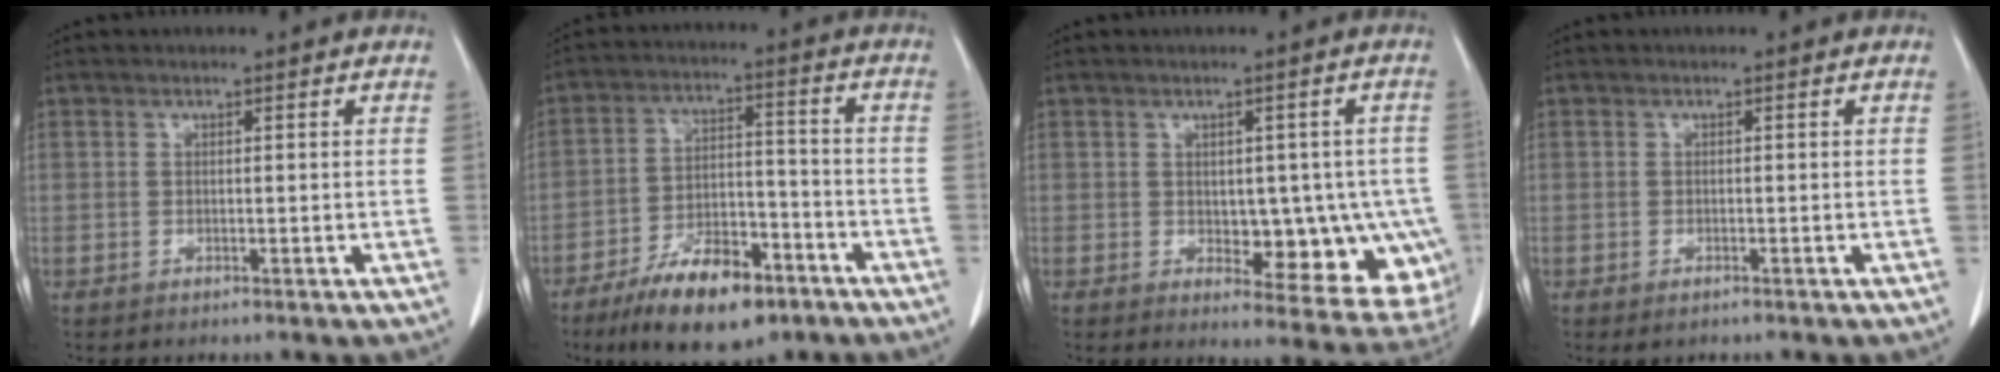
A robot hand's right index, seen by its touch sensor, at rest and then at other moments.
{"total": 13.3, "force": [-8.6, 5.0, 8.9], "torque": [-0.150, 0.002, -0.143]}
{"total": 11.7, "force": [-1.8, 6.0, 9.8], "torque": [-0.092, 0.008, -0.009]}
{"total": 1.0, "force": [-0.5, 0.5, 0.7], "torque": [-0.010, -0.001, 0.001]}